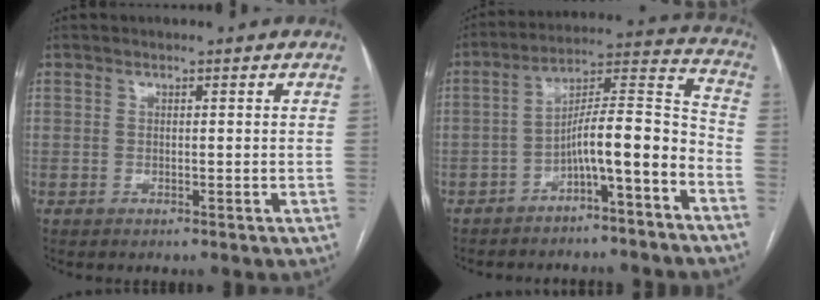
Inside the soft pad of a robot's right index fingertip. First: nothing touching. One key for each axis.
{"total": 10.9, "fx": -5.4, "fy": 0.8, "fz": 9.4, "tx": -0.144, "ty": 0.036, "tz": -0.086}